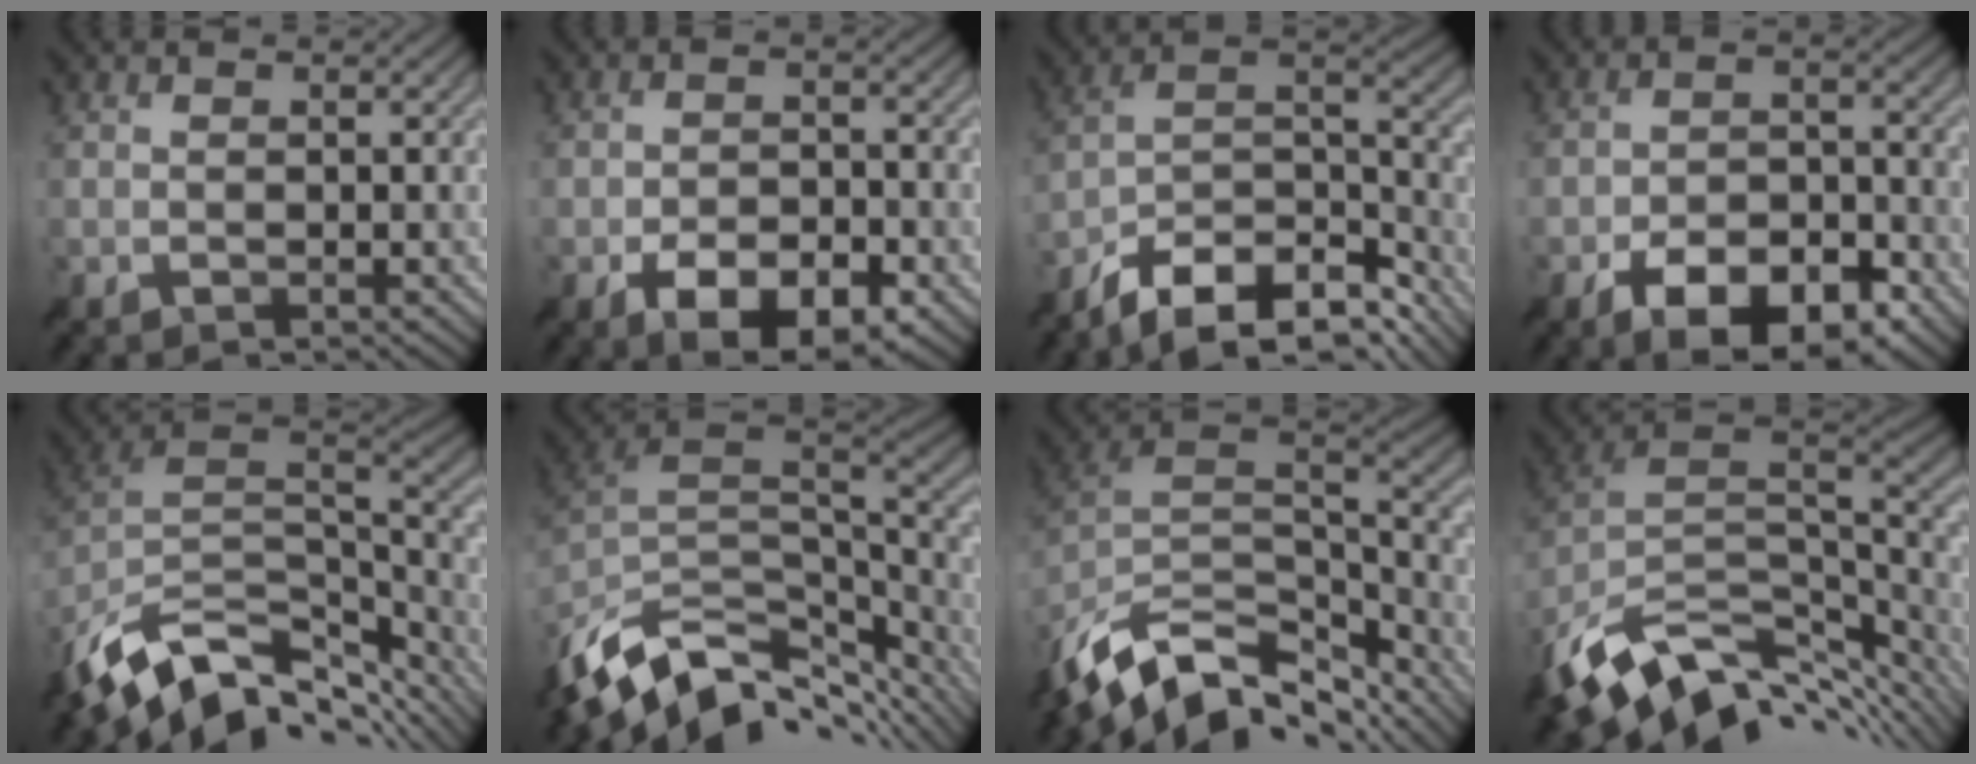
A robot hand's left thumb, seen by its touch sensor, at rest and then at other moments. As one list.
[{"total": 8.8, "force": [-4.5, 4.0, 6.4], "torque": [-0.110, -0.001, -0.077]}, {"total": 14.2, "force": [-10.3, 5.1, 8.3], "torque": [-0.174, -0.005, -0.173]}, {"total": 10.7, "force": [-6.4, 4.9, 7.1], "torque": [-0.116, 0.002, -0.113]}, {"total": 13.9, "force": [-8.0, 6.9, 9.0], "torque": [-0.208, -0.012, -0.135]}, {"total": 12.8, "force": [-7.4, 6.0, 8.5], "torque": [-0.213, -0.016, -0.119]}, {"total": 14.8, "force": [-9.6, 6.9, 9.0], "torque": [-0.226, -0.015, -0.156]}, {"total": 14.3, "force": [-7.2, 7.2, 10.1], "torque": [-0.225, -0.018, -0.120]}]